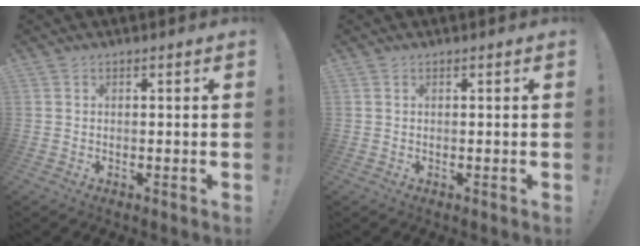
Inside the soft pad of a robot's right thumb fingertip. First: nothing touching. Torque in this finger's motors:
{"motor_torque": [0.22, -0.28, -0.13, 0.12, 0.06]}